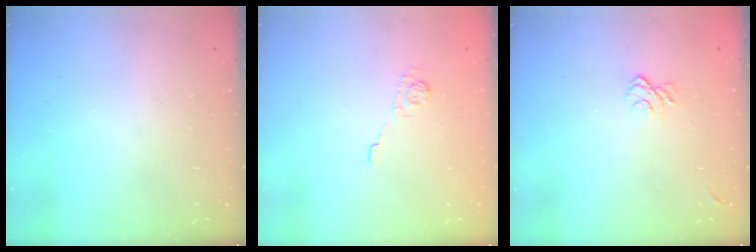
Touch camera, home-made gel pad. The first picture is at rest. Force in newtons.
{"total": 3.9, "press": 3.6, "slide": 1.4}
{"total": 6.1, "press": 6.1, "slide": 1.0}